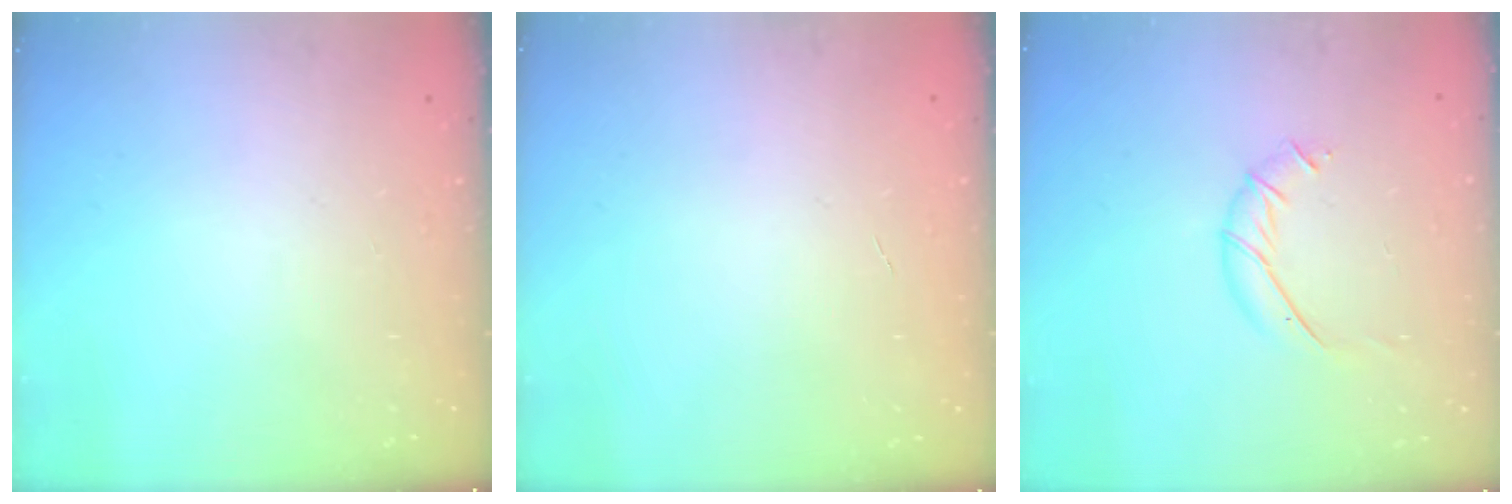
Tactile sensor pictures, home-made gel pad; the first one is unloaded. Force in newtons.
{"total": 0.0}
{"total": 7.0, "press": 7.0, "slide": 0.5}